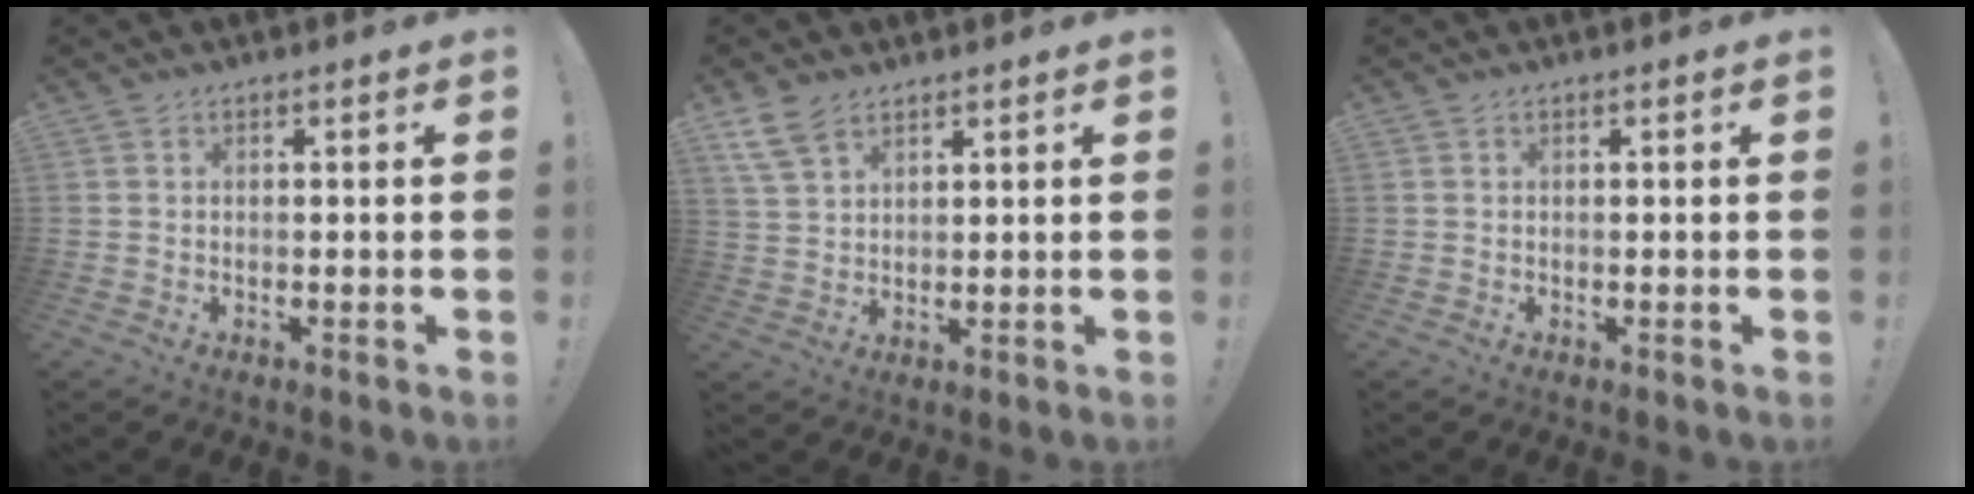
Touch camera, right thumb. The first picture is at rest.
{"total": 7.6, "force": [5.3, 3.8, 3.9], "torque": [-0.079, -0.015, 0.105]}
{"total": 0.0}